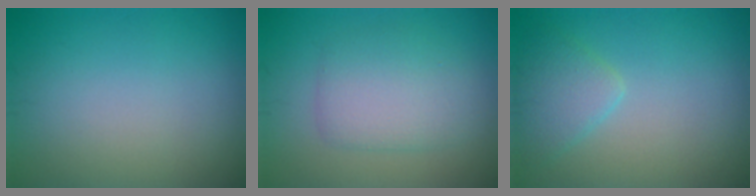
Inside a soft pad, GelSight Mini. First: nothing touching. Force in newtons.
{"total": 4.0, "press": 4.0, "slide": 0.1}
{"total": 2.5, "press": 2.5, "slide": 0.2}